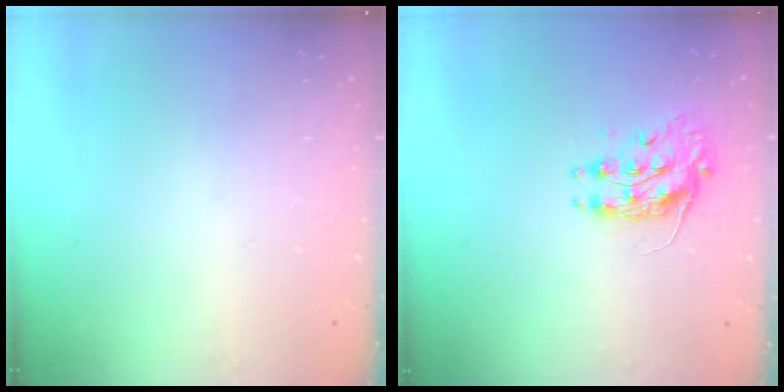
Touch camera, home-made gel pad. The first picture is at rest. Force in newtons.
{"total": 8.8, "press": 8.8, "slide": 0.0}